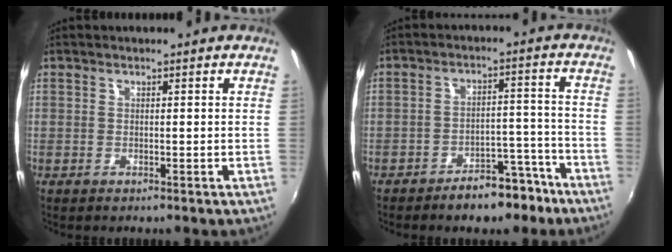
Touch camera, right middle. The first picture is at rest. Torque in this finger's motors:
{"motor_torque": [0.92, -1.22, 0.16, 0.04]}